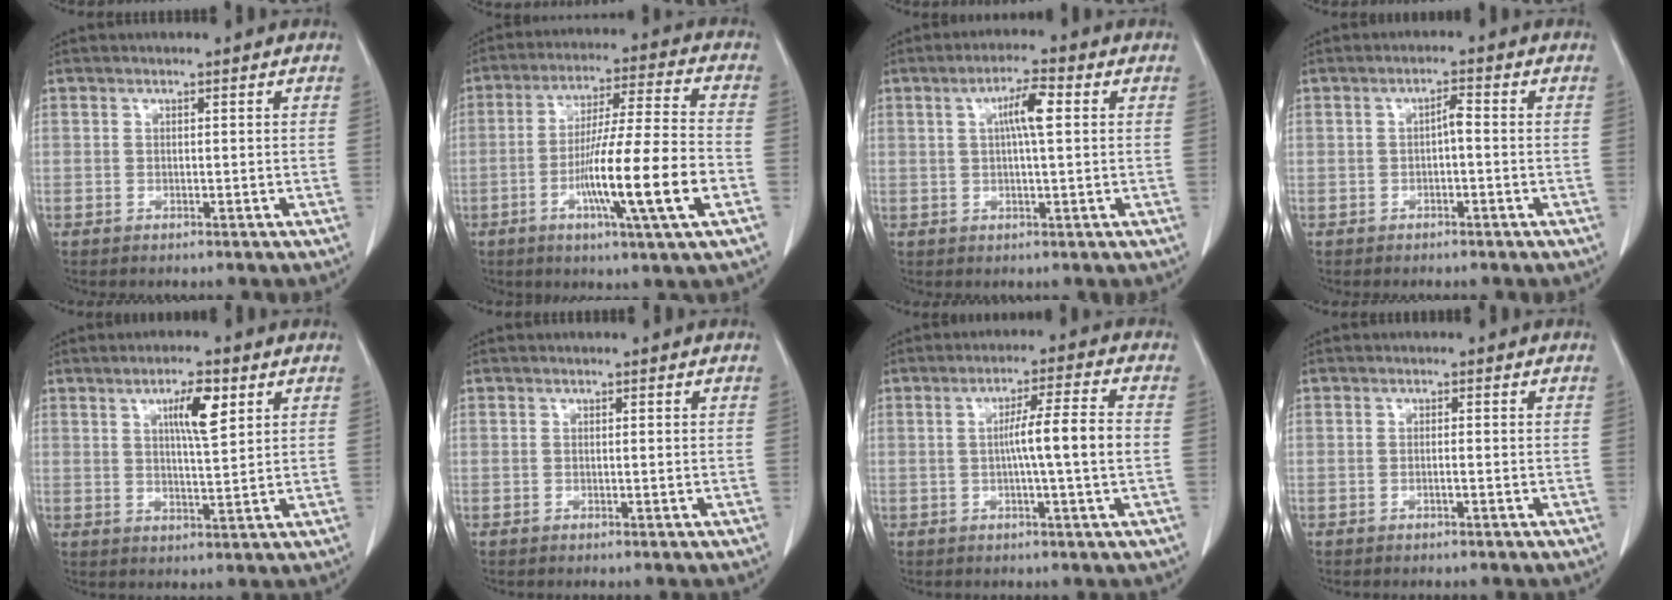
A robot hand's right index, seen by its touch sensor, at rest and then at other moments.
{"total": 15.3, "force": [-4.9, -0.5, 14.5], "torque": [-0.256, -0.010, -0.086]}
{"total": 5.1, "force": [1.2, 0.5, 4.9], "torque": [-0.089, 0.008, 0.020]}
{"total": 2.4, "force": [-0.3, 0.7, 2.3], "torque": [-0.037, 0.010, -0.006]}
{"total": 6.0, "force": [2.7, 0.9, 5.3], "torque": [-0.090, 0.000, 0.045]}
{"total": 0.0}
{"total": 7.3, "force": [-0.4, -0.8, 7.2], "torque": [-0.117, 0.007, -0.008]}
{"total": 0.8, "force": [-0.4, 0.0, 0.6], "torque": [-0.011, 0.002, -0.006]}